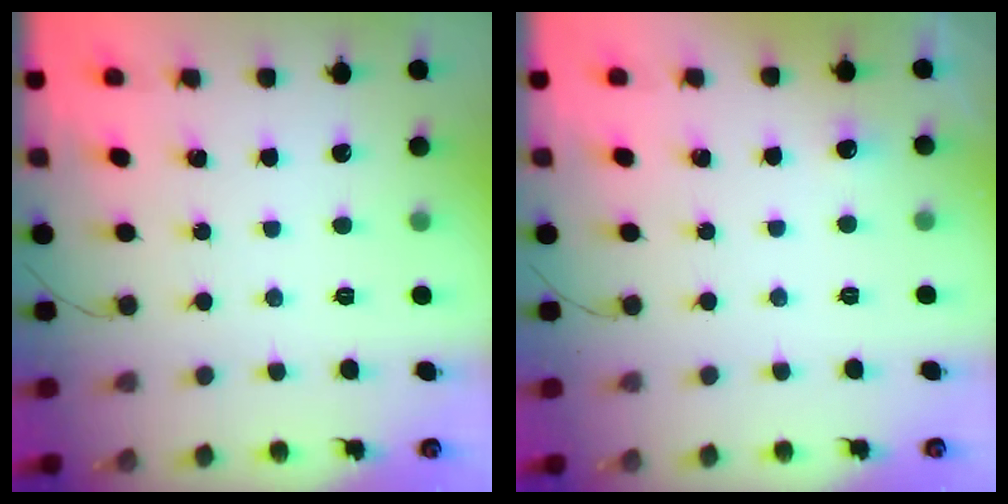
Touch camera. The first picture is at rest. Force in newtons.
{"total": 11.0, "press": 3.4, "slide": 10.5}